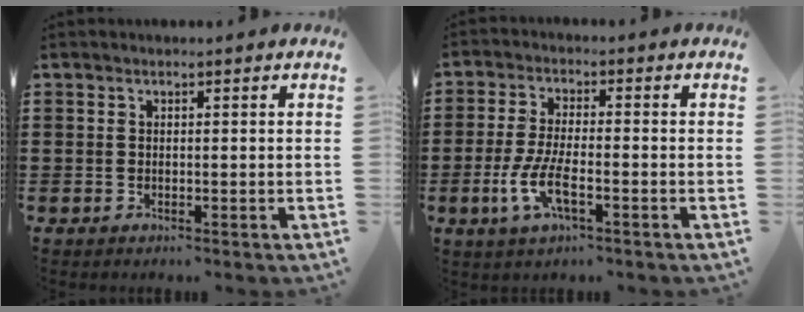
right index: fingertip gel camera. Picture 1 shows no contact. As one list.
[{"total": 6.1, "force": [-2.4, 1.8, 5.3], "torque": [-0.122, -0.012, -0.050]}]